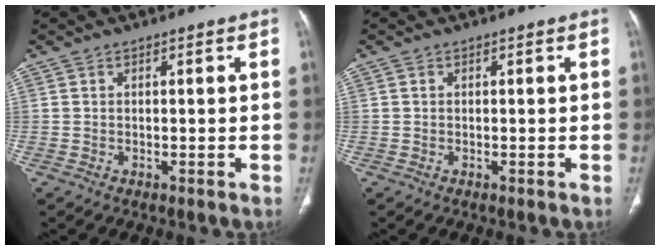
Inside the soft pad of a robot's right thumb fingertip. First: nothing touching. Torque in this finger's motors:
{"motor_torque": [0.06, -0.06, 0.51, -0.07, -0.01]}